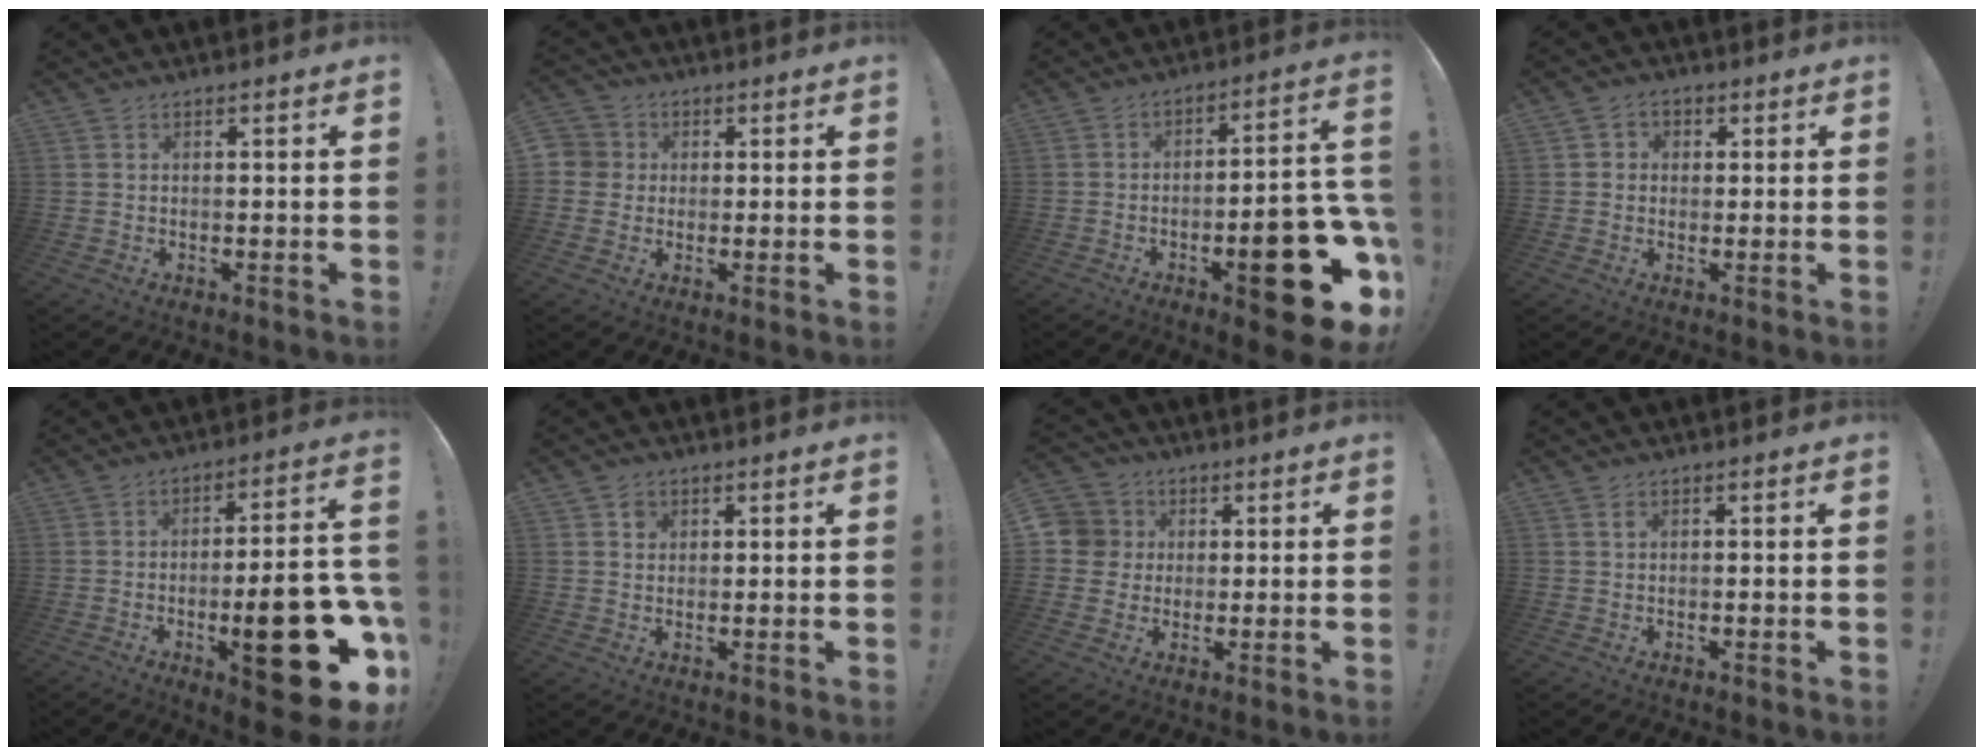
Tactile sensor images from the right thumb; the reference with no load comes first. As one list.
[{"total": 4.6, "force": [0.0, 4.4, 1.3], "torque": [-0.031, 0.005, 0.000]}, {"total": 21.3, "force": [-8.2, 6.8, 18.4], "torque": [-0.225, 0.046, -0.110]}, {"total": 3.2, "force": [-0.2, 3.0, 1.1], "torque": [-0.013, 0.007, -0.005]}, {"total": 24.7, "force": [-8.0, 7.7, 22.1], "torque": [-0.298, 0.036, -0.109]}, {"total": 2.7, "force": [1.2, 2.3, 0.5], "torque": [0.006, -0.009, 0.017]}, {"total": 7.3, "force": [0.6, 7.1, 1.5], "torque": [-0.035, 0.009, 0.016]}, {"total": 0.7, "force": [0.3, 0.3, 0.5], "torque": [-0.016, 0.005, 0.006]}]